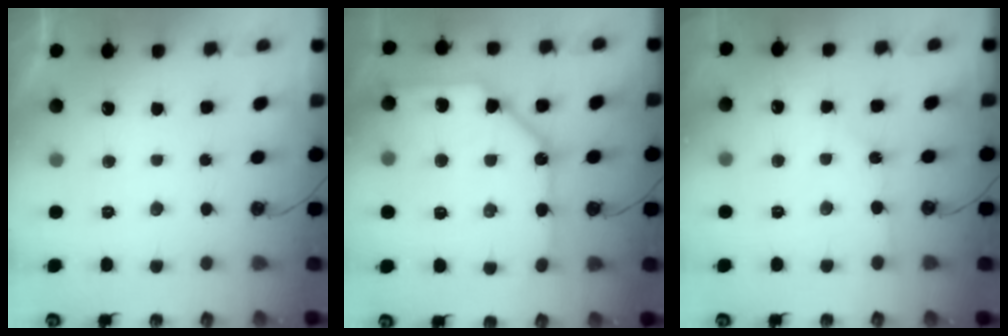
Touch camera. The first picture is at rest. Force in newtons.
{"total": 18.0, "press": 17.9, "slide": 1.5}
{"total": 5.1, "press": 5.0, "slide": 0.6}